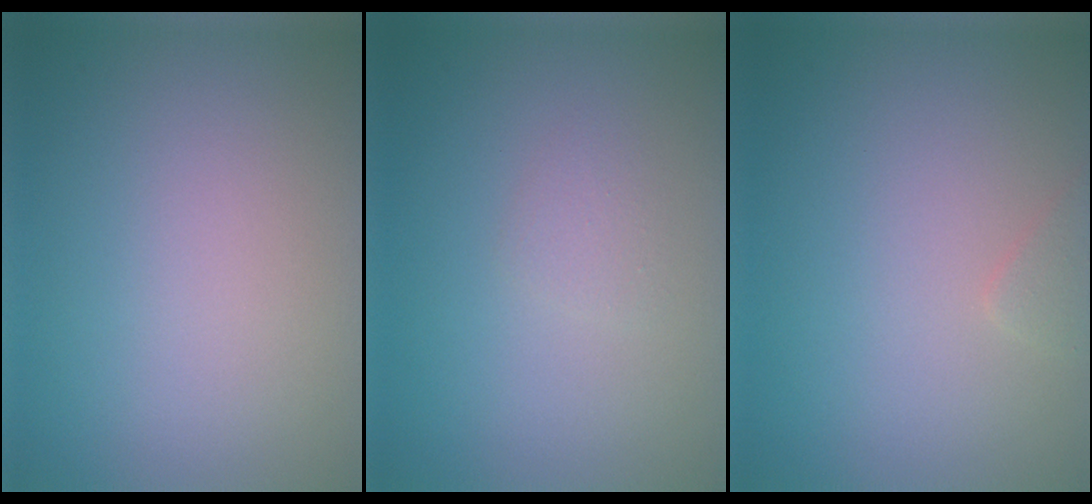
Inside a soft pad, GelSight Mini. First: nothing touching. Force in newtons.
{"total": 0.9, "press": 0.9, "slide": 0.1}
{"total": 0.8, "press": 0.8, "slide": 0.0}